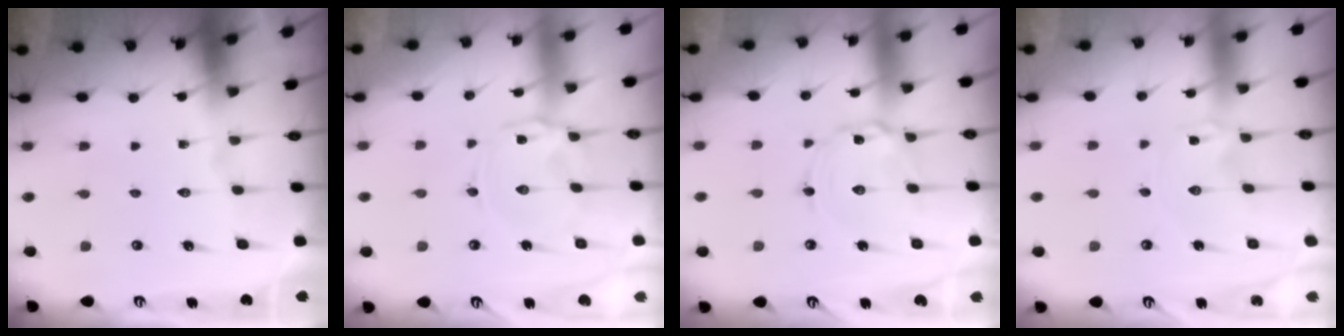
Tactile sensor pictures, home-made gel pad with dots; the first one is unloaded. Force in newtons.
{"total": 1.9, "press": 1.9, "slide": 0.3}
{"total": 3.7, "press": 3.7, "slide": 0.3}
{"total": 0.0}